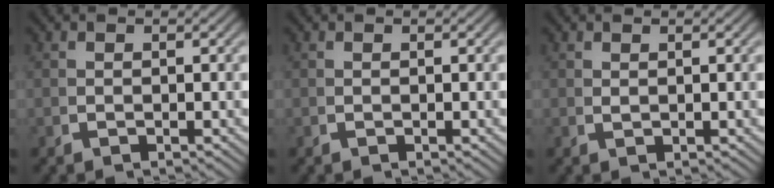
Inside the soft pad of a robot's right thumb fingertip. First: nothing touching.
{"total": 0.0}
{"total": 0.6, "force": [0.6, -0.2, 0.1], "torque": [-0.005, -0.002, 0.017]}